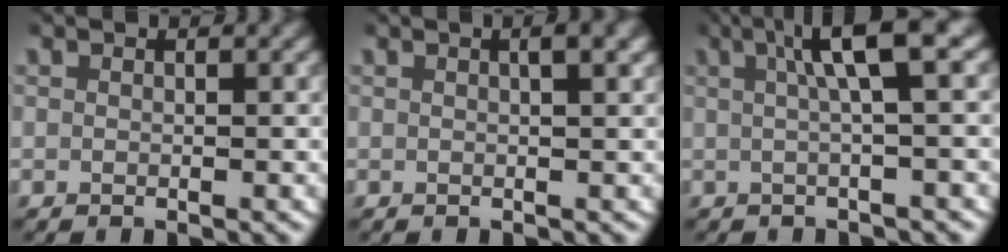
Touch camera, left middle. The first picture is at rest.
{"total": 2.4, "force": [1.0, 0.5, 2.1], "torque": [-0.028, 0.015, 0.012]}
{"total": 5.4, "force": [1.9, 0.9, 5.0], "torque": [-0.076, 0.024, 0.018]}